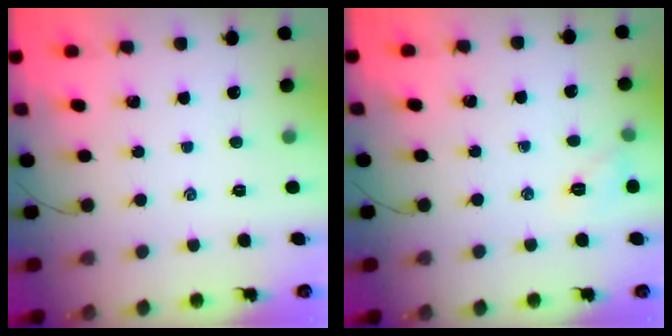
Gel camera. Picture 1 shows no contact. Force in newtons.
{"total": 6.5, "press": 6.3, "slide": 1.4}